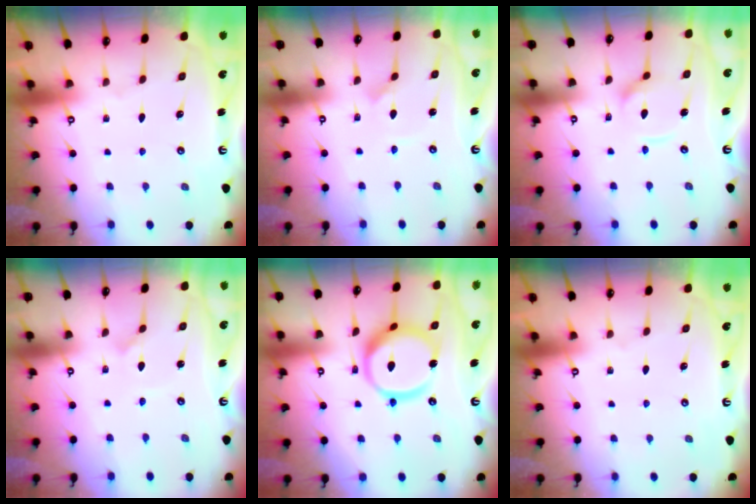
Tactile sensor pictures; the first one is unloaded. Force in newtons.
{"total": 1.6, "press": 1.6, "slide": 0.1}
{"total": 9.0, "press": 8.9, "slide": 0.8}
{"total": 0.9, "press": 0.9, "slide": 0.1}
{"total": 14.7, "press": 14.6, "slide": 1.6}
{"total": 0.0}